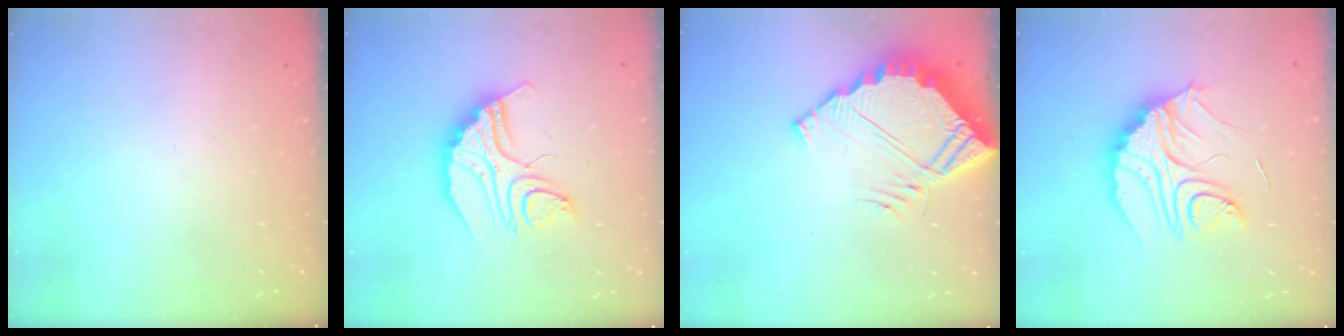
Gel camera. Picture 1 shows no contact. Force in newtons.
{"total": 12.2, "press": 12.2, "slide": 1.0}
{"total": 6.9, "press": 6.9, "slide": 0.4}
{"total": 14.7, "press": 14.6, "slide": 1.1}